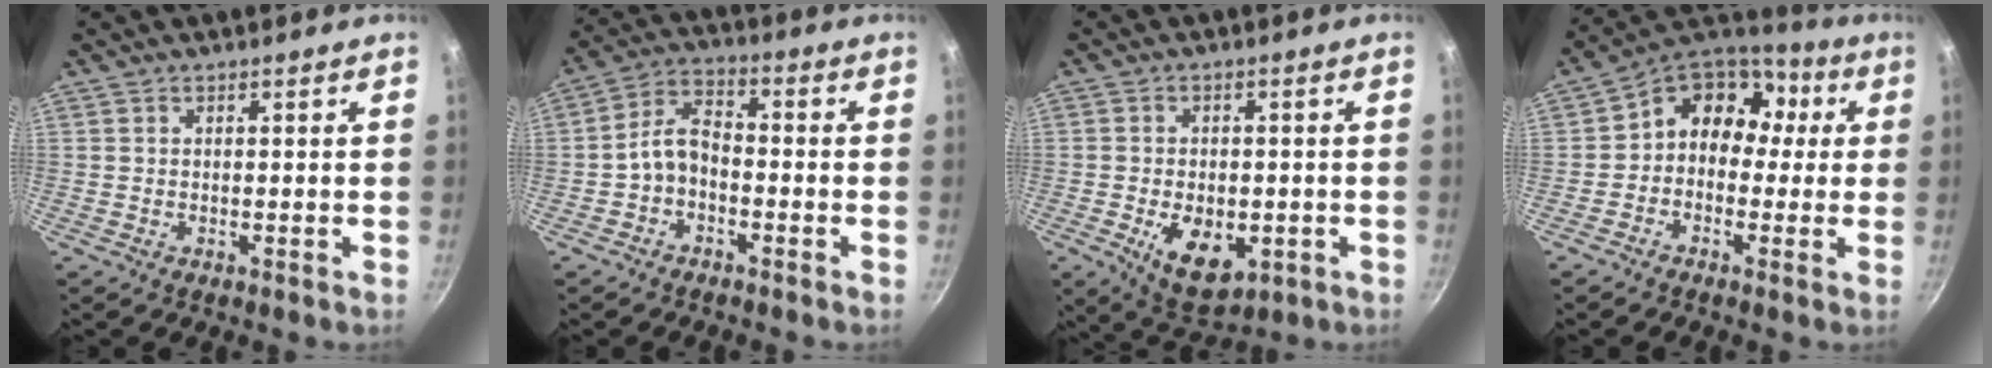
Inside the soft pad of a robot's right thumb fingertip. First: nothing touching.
{"total": 6.5, "force": [-2.2, 4.2, 4.5], "torque": [-0.076, 0.043, -0.048]}
{"total": 10.3, "force": [-2.8, 6.3, 7.6], "torque": [-0.098, -0.002, -0.029]}
{"total": 12.1, "force": [0.7, 10.0, 6.7], "torque": [-0.062, 0.044, -0.014]}